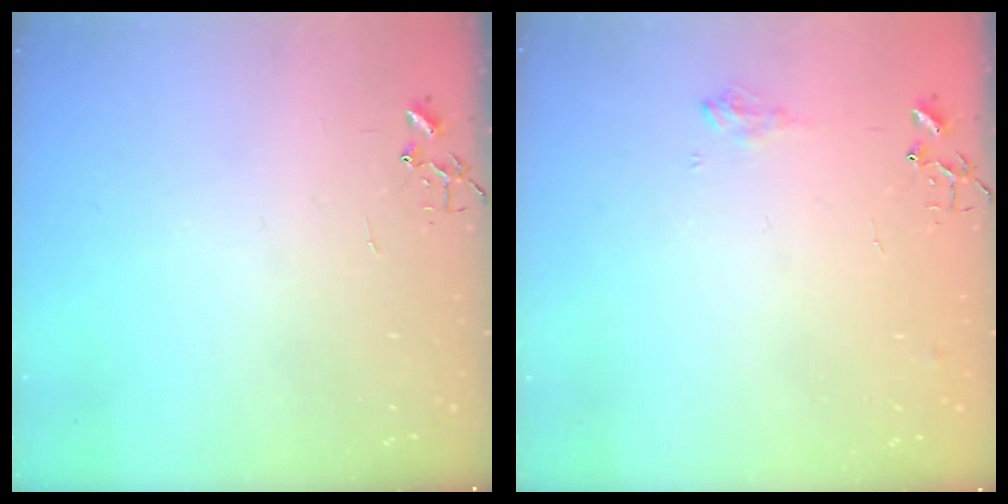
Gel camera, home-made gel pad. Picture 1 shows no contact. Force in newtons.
{"total": 7.7, "press": 7.7, "slide": 0.9}